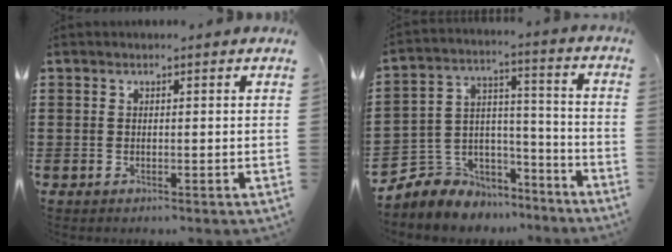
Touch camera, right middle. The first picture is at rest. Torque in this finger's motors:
{"motor_torque": [2.14, 0.00, 0.29, 0.04]}